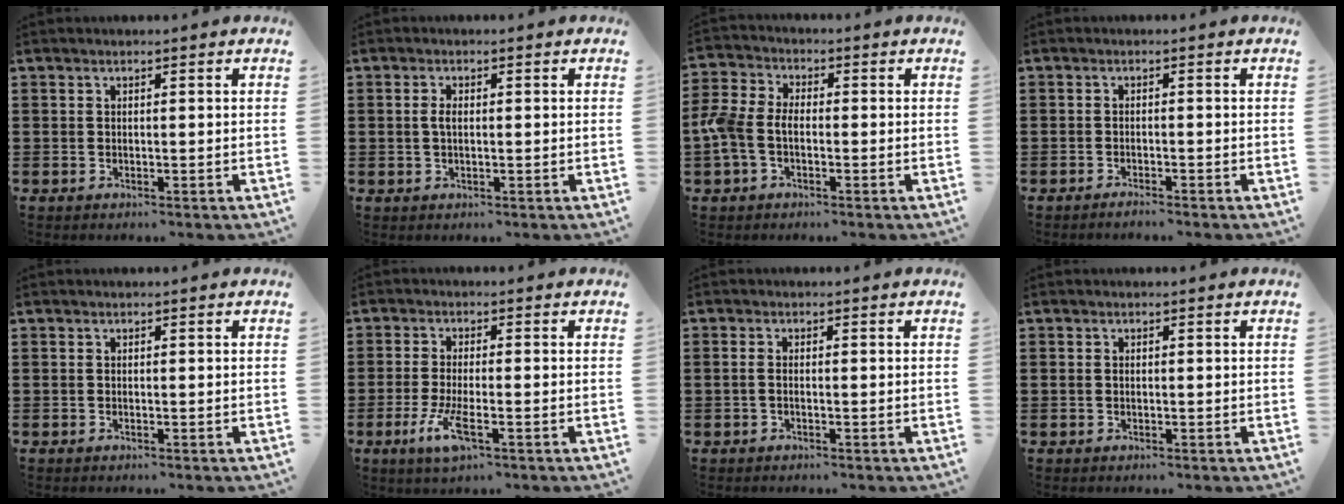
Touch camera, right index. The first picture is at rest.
{"total": 1.7, "force": [-0.1, 0.7, 1.6], "torque": [-0.039, 0.000, -0.005]}
{"total": 5.2, "force": [-1.5, 3.3, 3.8], "torque": [-0.112, -0.005, -0.040]}
{"total": 1.3, "force": [-1.2, -0.1, 0.2], "torque": [-0.005, 0.000, -0.024]}
{"total": 0.0}
{"total": 5.5, "force": [-2.3, 1.2, 4.9], "torque": [-0.113, -0.019, -0.045]}
{"total": 0.9, "force": [-0.4, 0.3, 0.8], "torque": [-0.024, -0.006, -0.010]}
{"total": 0.6, "force": [0.0, 0.5, 0.3], "torque": [-0.008, 0.003, -0.001]}